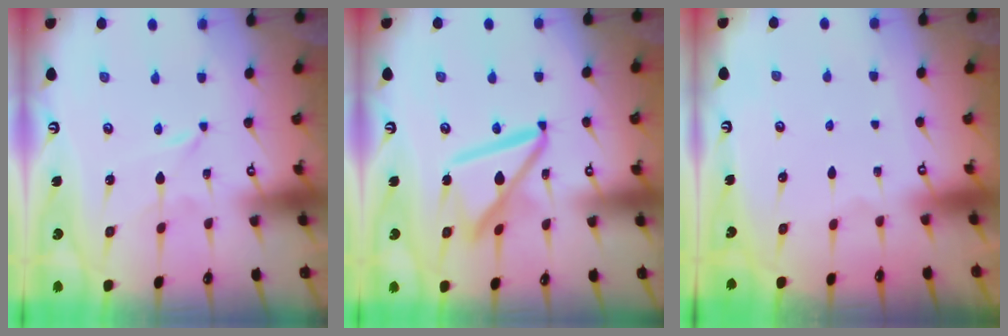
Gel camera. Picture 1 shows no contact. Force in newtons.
{"total": 14.8, "press": 14.7, "slide": 1.5}
{"total": 0.0}